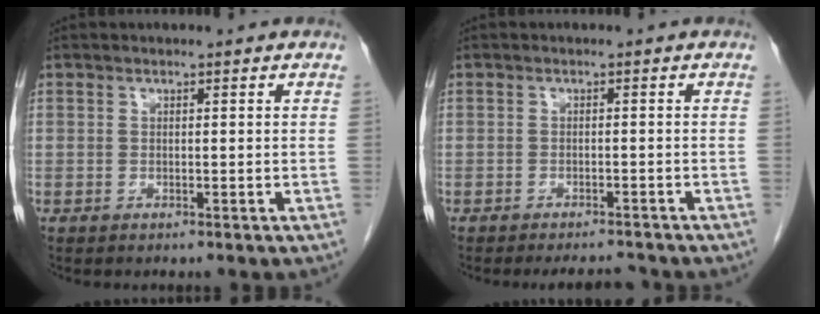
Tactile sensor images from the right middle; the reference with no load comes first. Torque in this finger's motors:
{"motor_torque": [0.02, -0.02, 0.01, 0.00]}